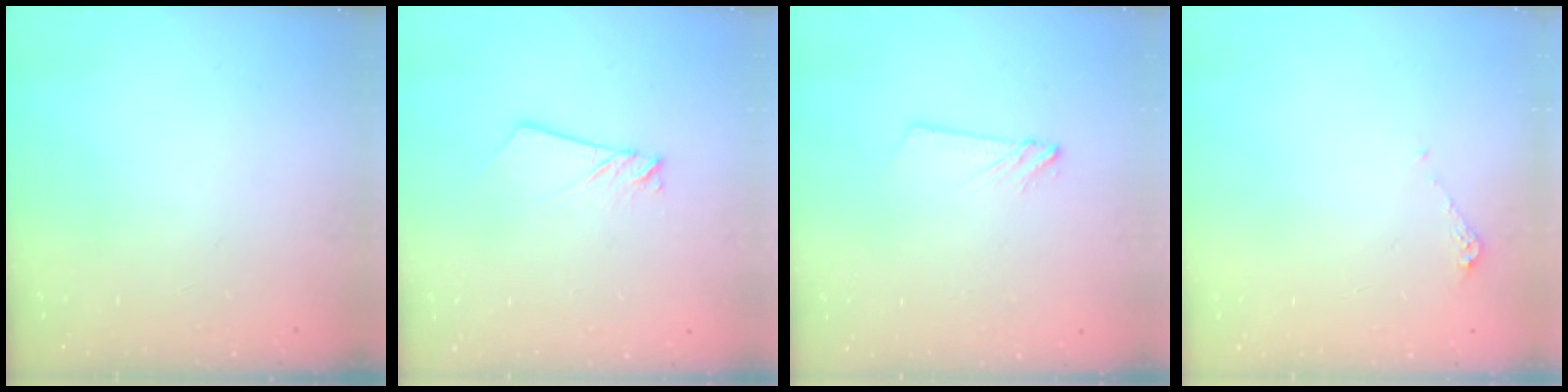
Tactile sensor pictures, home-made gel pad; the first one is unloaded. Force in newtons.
{"total": 2.4, "press": 2.4, "slide": 0.2}
{"total": 2.8, "press": 2.8, "slide": 0.3}
{"total": 4.3, "press": 4.2, "slide": 0.5}